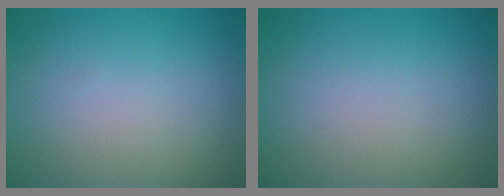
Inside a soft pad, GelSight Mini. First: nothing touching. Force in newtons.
{"total": 0.0}